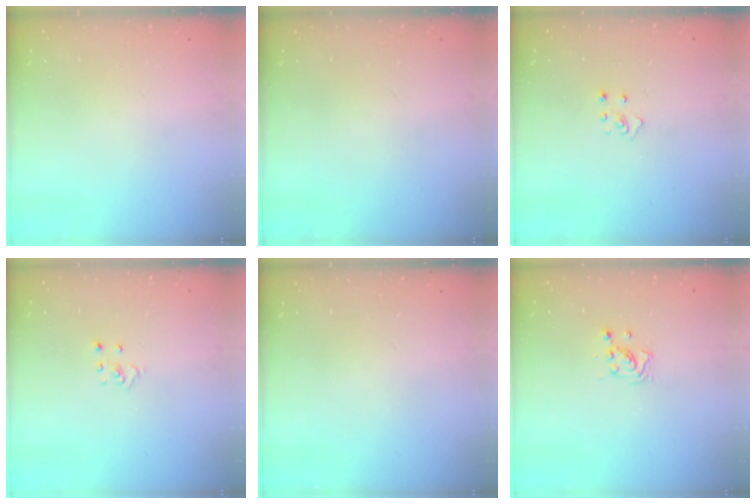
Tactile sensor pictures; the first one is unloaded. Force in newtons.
{"total": 0.0}
{"total": 2.5, "press": 2.4, "slide": 0.3}
{"total": 2.3, "press": 2.3, "slide": 0.2}
{"total": 0.0}
{"total": 3.0, "press": 3.0, "slide": 0.5}